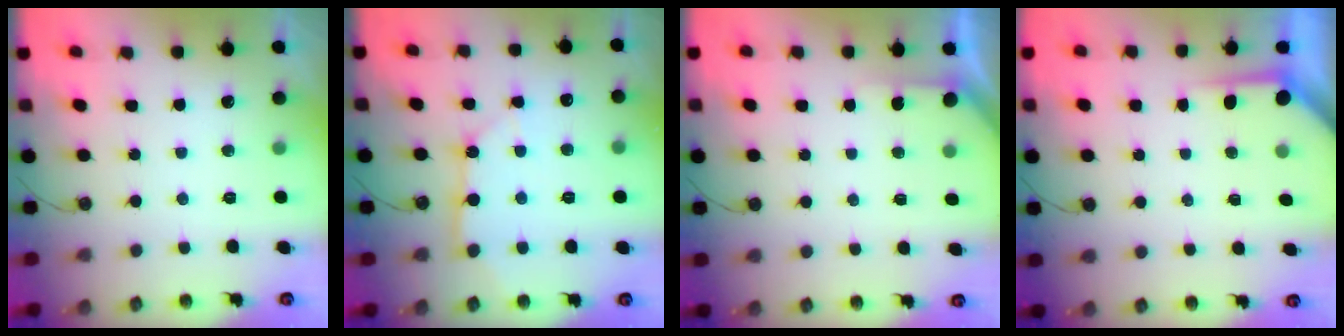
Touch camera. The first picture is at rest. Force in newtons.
{"total": 9.5, "press": 9.5, "slide": 1.2}
{"total": 2.5, "press": 2.5, "slide": 0.3}
{"total": 3.5, "press": 3.5, "slide": 0.3}